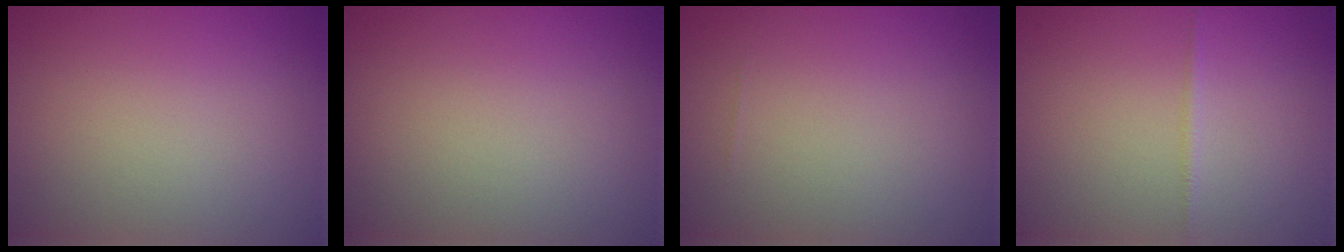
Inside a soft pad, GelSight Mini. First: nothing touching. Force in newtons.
{"total": 0.0}
{"total": 0.0}
{"total": 0.7, "press": 0.7, "slide": 0.0}